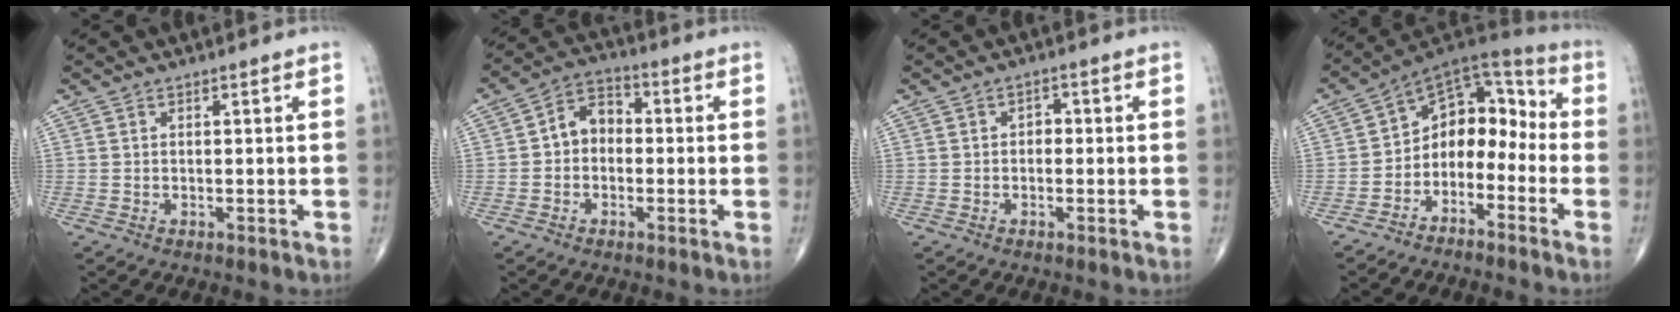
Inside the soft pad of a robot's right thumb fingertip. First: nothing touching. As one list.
[{"total": 6.7, "force": [-0.4, 5.1, 4.2], "torque": [-0.048, 0.026, -0.022]}, {"total": 1.7, "force": [0.0, 1.3, 1.1], "torque": [-0.002, 0.007, -0.007]}, {"total": 12.0, "force": [-4.0, 8.5, 7.5], "torque": [-0.066, 0.091, -0.083]}]